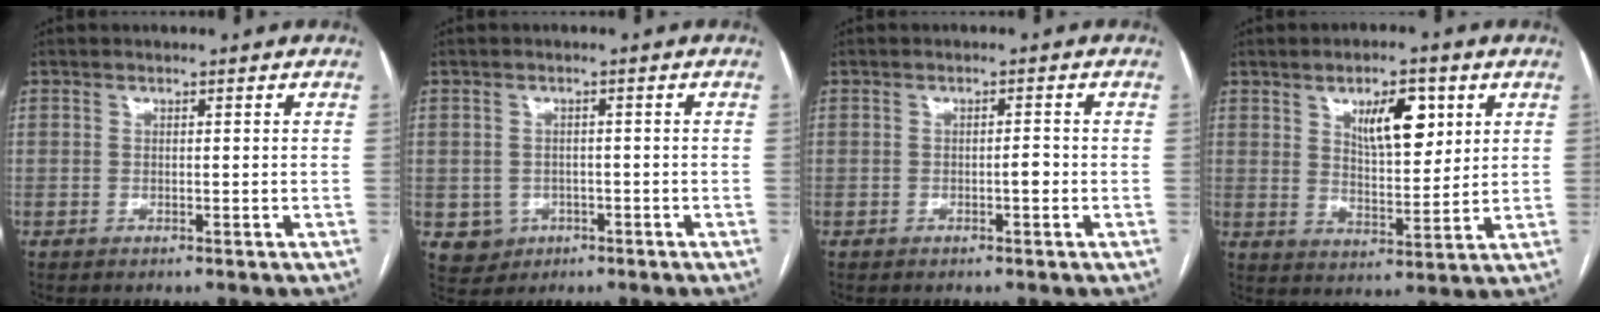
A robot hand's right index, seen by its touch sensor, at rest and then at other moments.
{"total": 4.1, "force": [-1.1, 3.9, 0.5], "torque": [0.001, 0.009, -0.005]}
{"total": 1.4, "force": [-0.5, 0.3, 1.2], "torque": [-0.018, 0.003, -0.010]}
{"total": 8.8, "force": [3.9, 3.3, 7.2], "torque": [-0.116, 0.003, 0.069]}